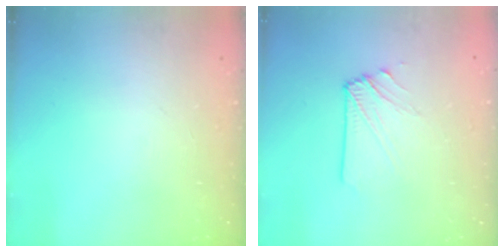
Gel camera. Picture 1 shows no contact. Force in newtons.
{"total": 2.9, "press": 2.8, "slide": 0.5}